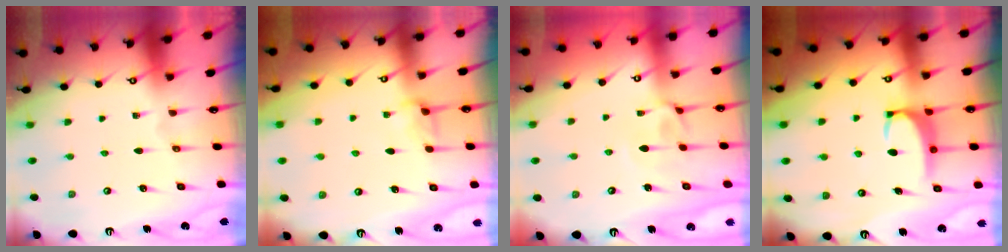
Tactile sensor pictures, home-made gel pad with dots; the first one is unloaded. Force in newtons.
{"total": 2.8, "press": 2.8, "slide": 0.4}
{"total": 3.2, "press": 3.1, "slide": 0.7}
{"total": 3.1, "press": 3.1, "slide": 0.3}